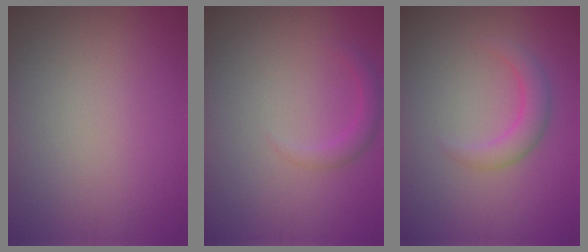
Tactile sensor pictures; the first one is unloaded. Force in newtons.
{"total": 1.6, "press": 1.6, "slide": 0.1}
{"total": 2.6, "press": 2.6, "slide": 0.0}